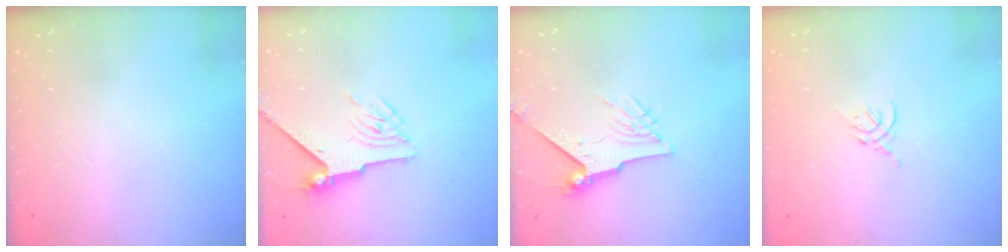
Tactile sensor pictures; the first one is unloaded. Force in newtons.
{"total": 5.9, "press": 5.8, "slide": 1.0}
{"total": 7.0, "press": 6.9, "slide": 1.0}
{"total": 2.3, "press": 2.2, "slide": 0.5}